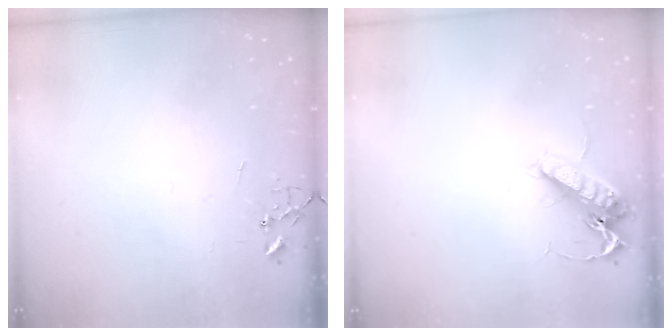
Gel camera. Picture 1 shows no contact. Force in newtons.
{"total": 13.8, "press": 13.8, "slide": 1.2}